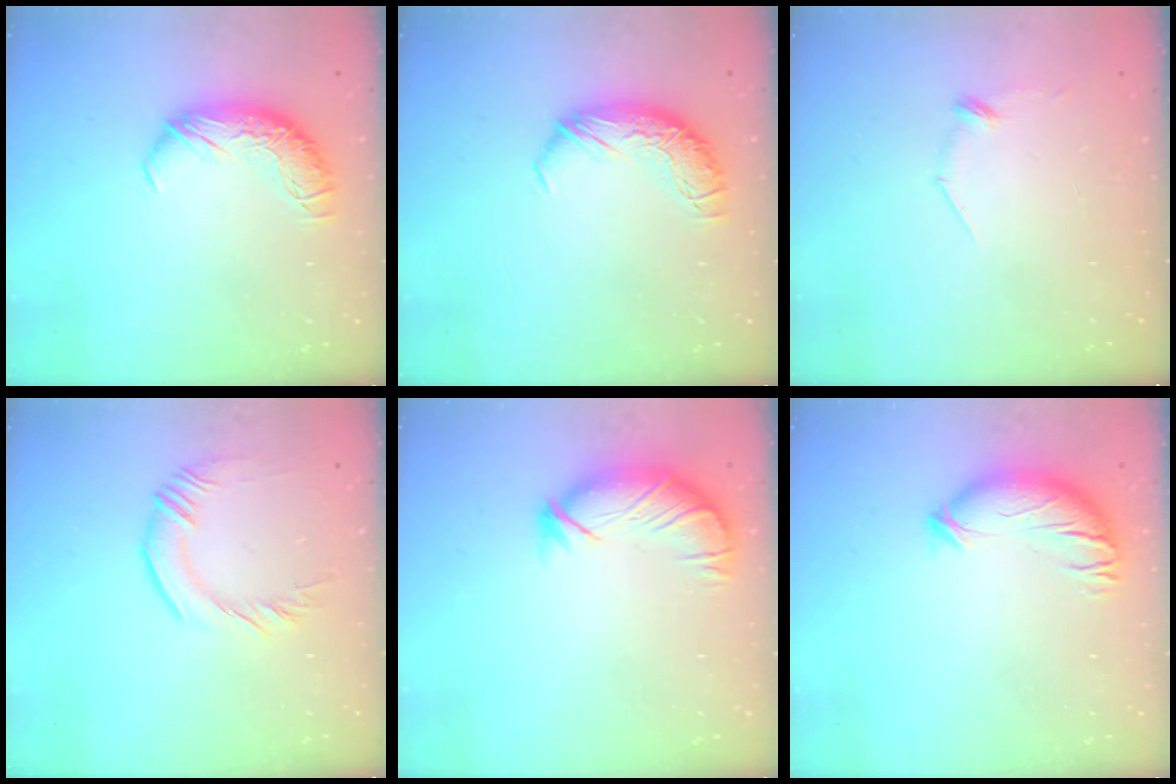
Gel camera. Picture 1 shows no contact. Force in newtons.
{"total": 0.0}
{"total": 8.1, "press": 8.1, "slide": 0.6}
{"total": 1.2, "press": 0.8, "slide": 0.9}
{"total": 3.9, "press": 3.3, "slide": 2.1}
{"total": 3.7, "press": 2.9, "slide": 2.3}